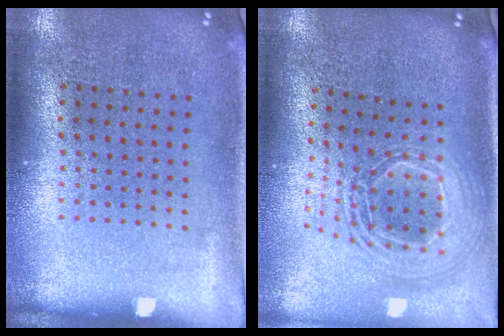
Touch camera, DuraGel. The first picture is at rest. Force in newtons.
{"total": 2.3, "press": 1.8, "slide": 1.5}